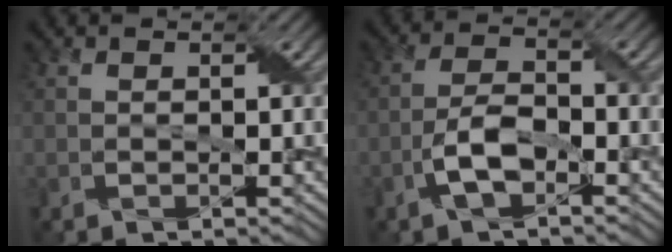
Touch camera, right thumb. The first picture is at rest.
{"total": 4.9, "force": [-2.4, 2.0, 3.7], "torque": [-0.080, 0.008, -0.052]}